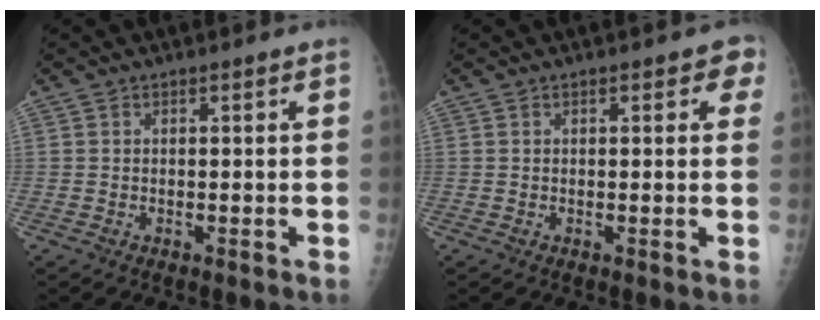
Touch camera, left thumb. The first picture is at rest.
{"total": 3.2, "force": [1.3, 1.6, 2.4], "torque": [-0.006, 0.001, 0.008]}